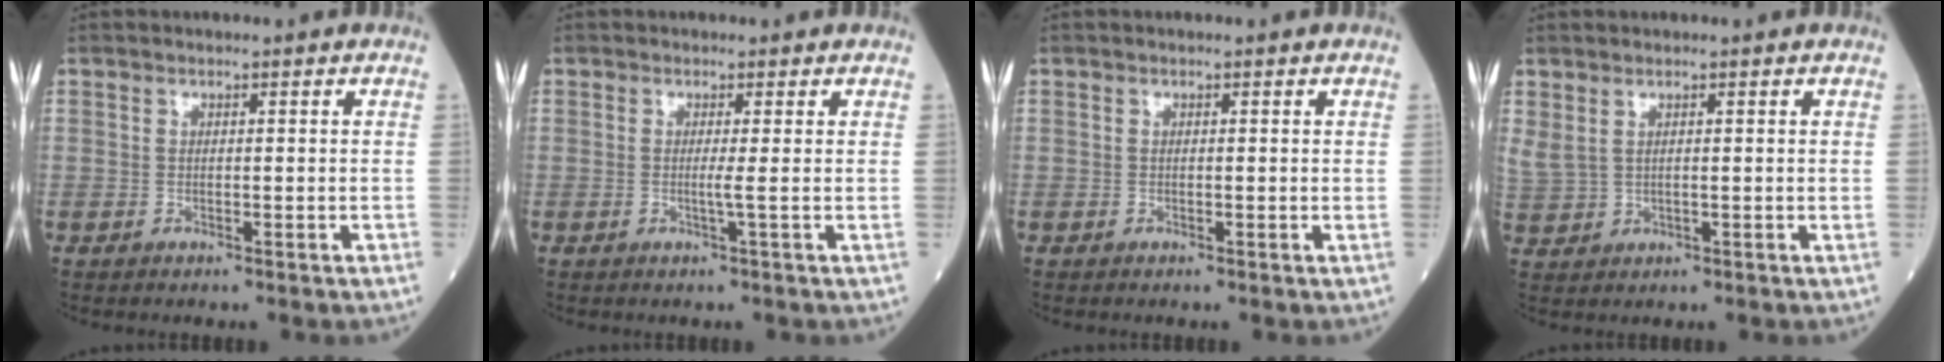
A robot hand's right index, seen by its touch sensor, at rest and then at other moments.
{"total": 1.0, "force": [-0.1, -0.5, 0.9], "torque": [-0.007, -0.001, -0.007]}
{"total": 0.0}
{"total": 3.3, "force": [1.4, 1.6, 2.5], "torque": [-0.070, 0.001, 0.037]}